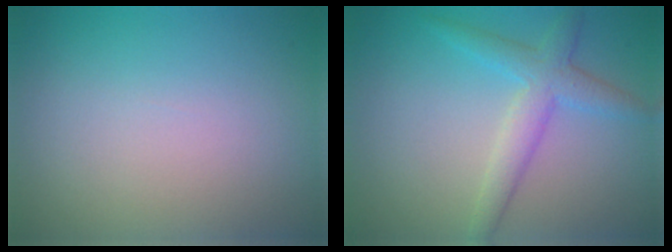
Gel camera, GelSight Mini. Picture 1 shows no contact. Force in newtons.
{"total": 3.4, "press": 3.4, "slide": 0.1}